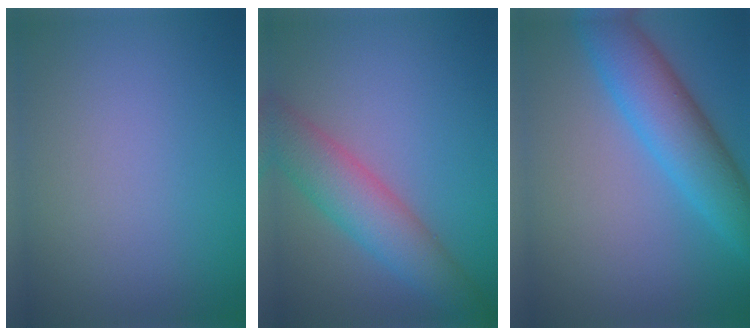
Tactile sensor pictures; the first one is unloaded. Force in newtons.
{"total": 5.3, "press": 5.3, "slide": 0.0}
{"total": 6.3, "press": 6.3, "slide": 0.0}